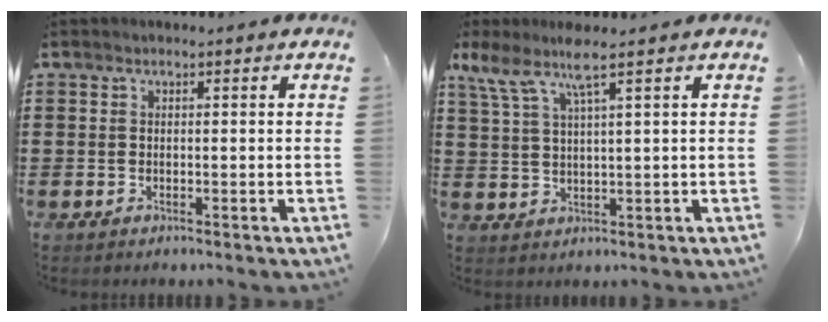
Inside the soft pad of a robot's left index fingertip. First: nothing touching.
{"total": 5.9, "force": [3.5, 0.6, 4.7], "torque": [-0.114, -0.004, 0.056]}